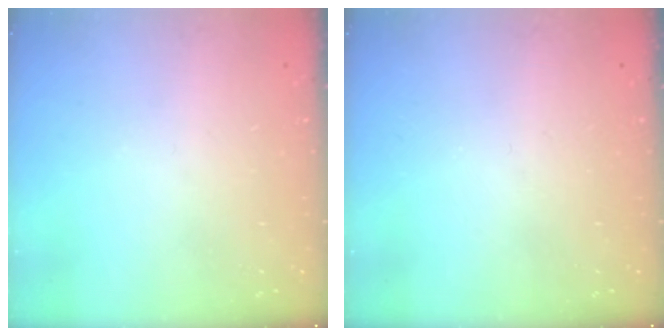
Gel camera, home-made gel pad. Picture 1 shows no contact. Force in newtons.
{"total": 0.0}